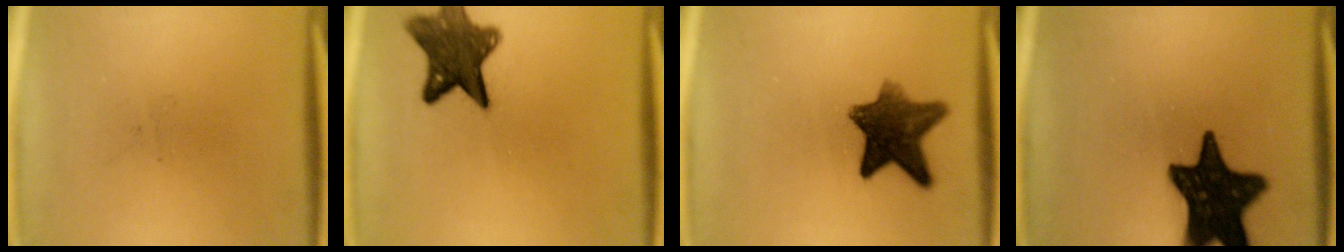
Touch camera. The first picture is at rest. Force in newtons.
{"total": 10.5}
{"total": 9.7}
{"total": 18.1}